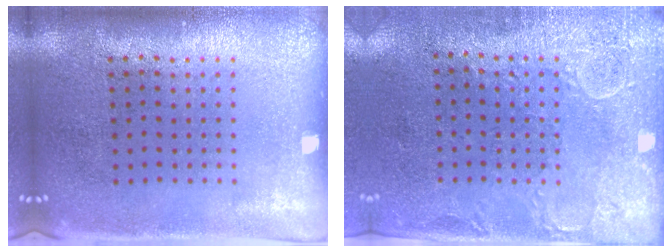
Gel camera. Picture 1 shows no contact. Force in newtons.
{"total": 2.9, "press": 2.4, "slide": 1.7}